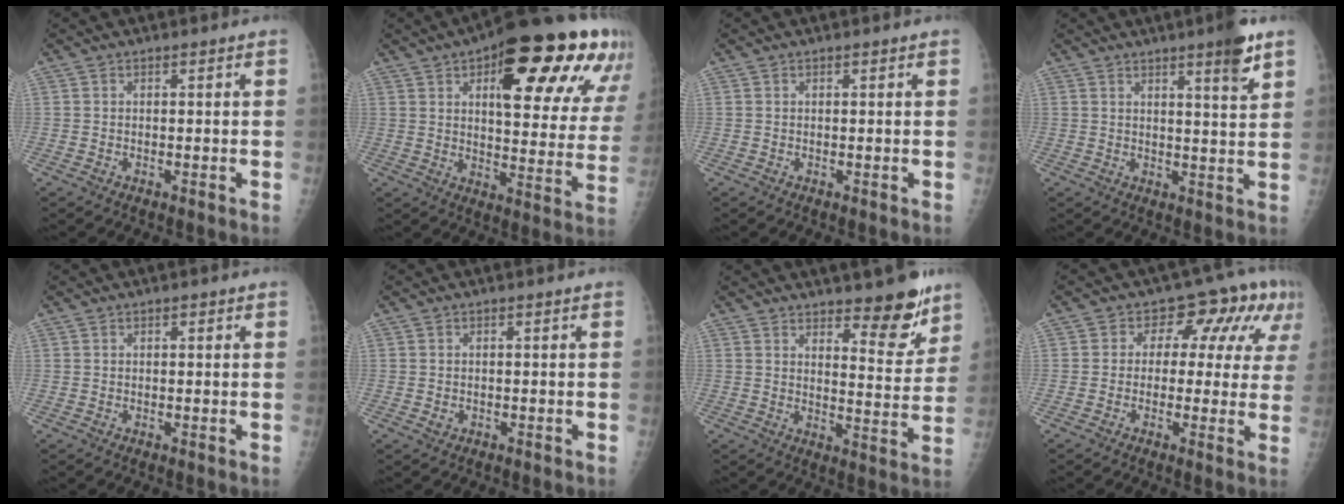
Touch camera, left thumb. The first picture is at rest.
{"total": 27.9, "force": [13.7, 10.1, 22.1], "torque": [-0.262, -0.016, 0.190]}
{"total": 0.0}
{"total": 6.6, "force": [4.2, 0.5, 5.2], "torque": [-0.068, -0.025, 0.057]}
{"total": 0.9, "force": [0.5, 0.6, 0.6], "torque": [0.000, 0.000, 0.005]}
{"total": 0.9, "force": [-0.2, 0.8, 0.3], "torque": [0.001, 0.001, -0.001]}
{"total": 10.3, "force": [7.5, 3.2, 6.2], "torque": [-0.053, -0.058, 0.112]}
{"total": 11.6, "force": [3.4, 7.4, 8.2], "torque": [-0.050, 0.024, 0.034]}